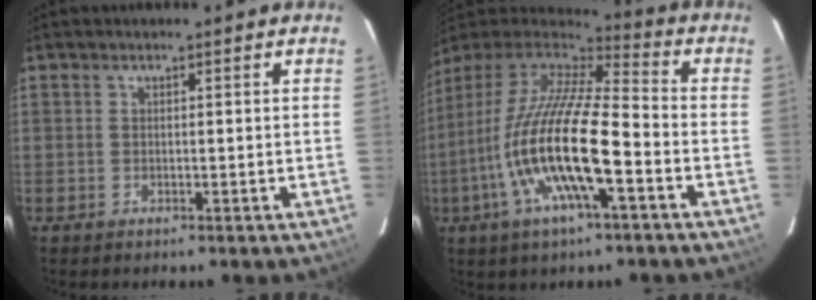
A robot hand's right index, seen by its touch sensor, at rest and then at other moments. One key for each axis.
{"total": 20.1, "fx": -6.7, "fy": 4.4, "fz": 18.4, "tx": -0.346, "ty": -0.030, "tz": -0.135}